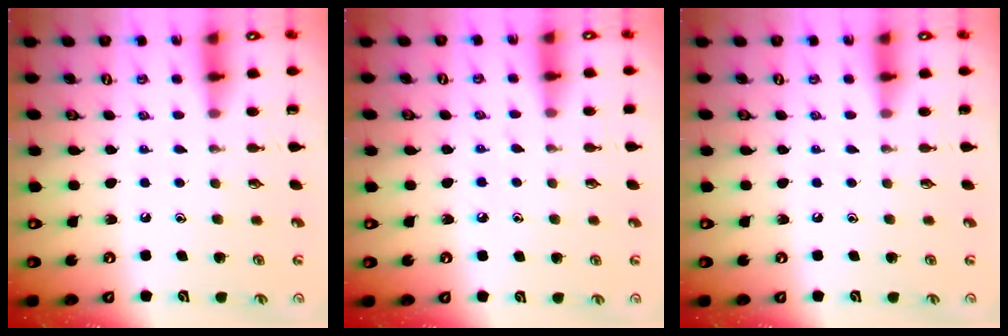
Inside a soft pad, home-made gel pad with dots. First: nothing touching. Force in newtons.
{"total": 6.5, "press": 6.4, "slide": 0.7}
{"total": 0.0}